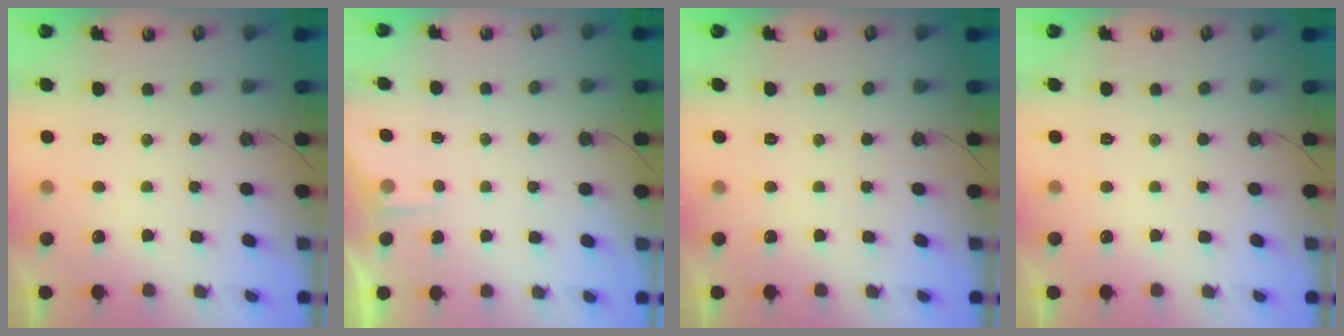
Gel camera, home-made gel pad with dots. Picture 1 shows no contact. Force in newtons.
{"total": 2.1, "press": 2.0, "slide": 0.3}
{"total": 0.0}
{"total": 0.0}